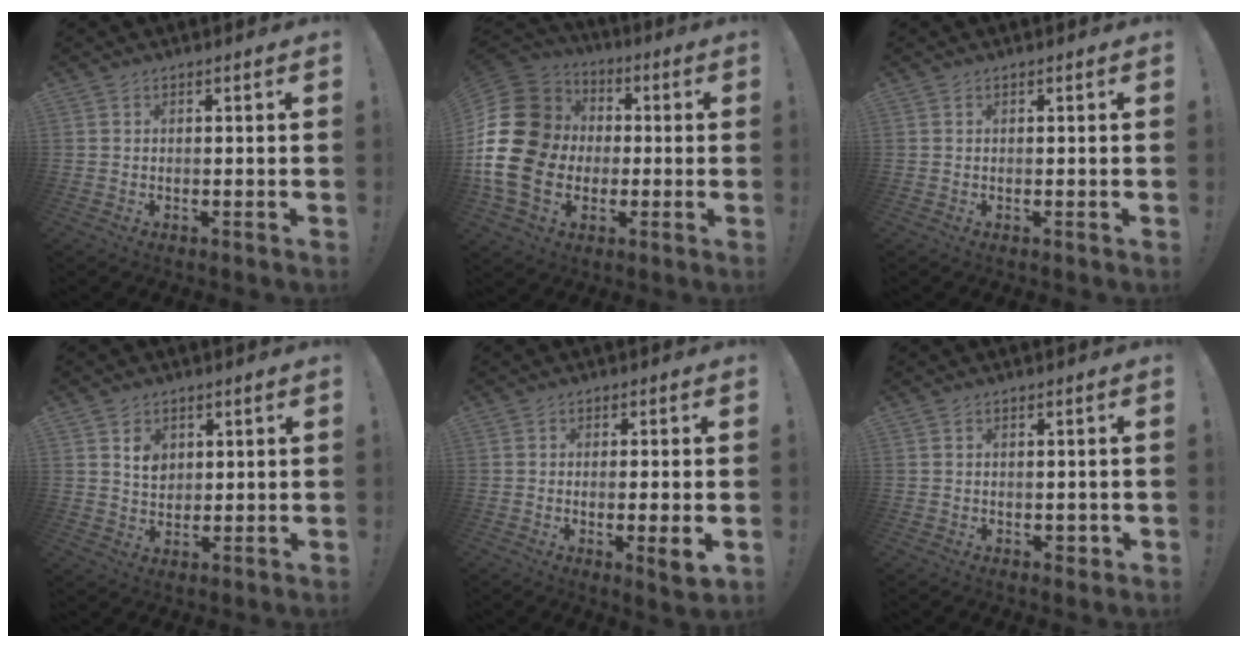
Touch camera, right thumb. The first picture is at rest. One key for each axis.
{"total": 22.9, "fx": -1.2, "fy": 18.7, "fz": 13.1, "tx": -0.265, "ty": 0.022, "tz": 0.010}
{"total": 0.0}
{"total": 5.2, "fx": 2.4, "fy": 4.2, "fz": 2.0, "tx": -0.014, "ty": -0.015, "tz": 0.040}
{"total": 5.2, "fx": -1.1, "fy": 0.1, "fz": 5.1, "tx": -0.065, "ty": -0.012, "tz": -0.017}
{"total": 1.8, "fx": 0.0, "fy": 1.5, "fz": 0.9, "tx": 0.000, "ty": -0.001, "tz": -0.002}